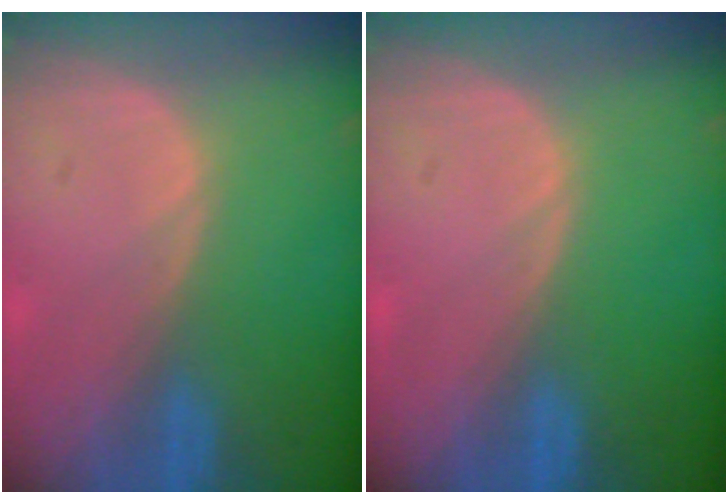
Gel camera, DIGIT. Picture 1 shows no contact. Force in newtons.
{"total": 0.0}